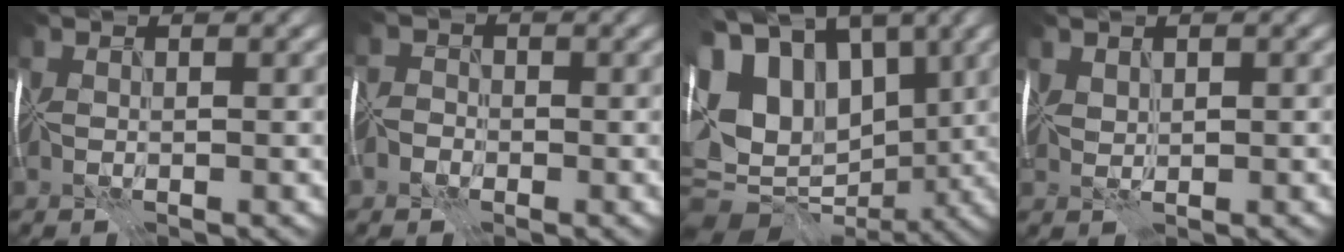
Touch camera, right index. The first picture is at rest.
{"total": 1.7, "force": [-1.4, 0.9, 0.0], "torque": [0.016, 0.008, -0.034]}
{"total": 14.8, "force": [3.8, 10.0, 10.2], "torque": [-0.196, 0.014, 0.080]}
{"total": 0.9, "force": [0.9, -0.1, -0.1], "torque": [-0.001, -0.002, 0.029]}